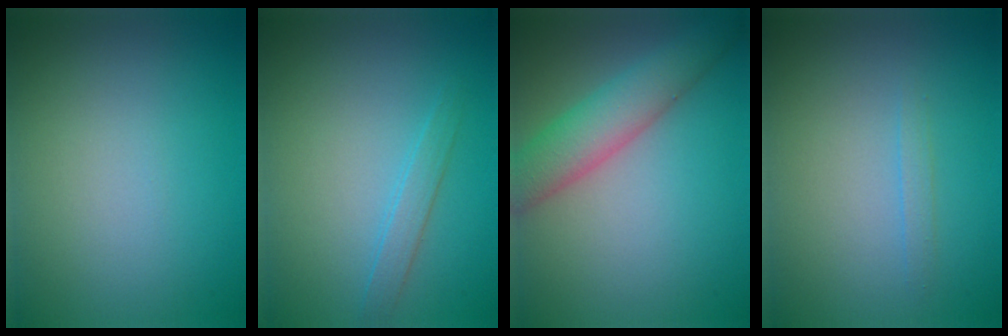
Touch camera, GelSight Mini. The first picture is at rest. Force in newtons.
{"total": 1.5, "press": 1.5, "slide": 0.1}
{"total": 4.9, "press": 4.9, "slide": 0.3}
{"total": 0.8, "press": 0.8, "slide": 0.0}